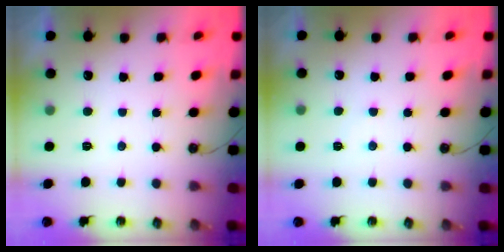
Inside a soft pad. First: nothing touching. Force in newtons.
{"total": 2.4, "press": 2.4, "slide": 0.4}